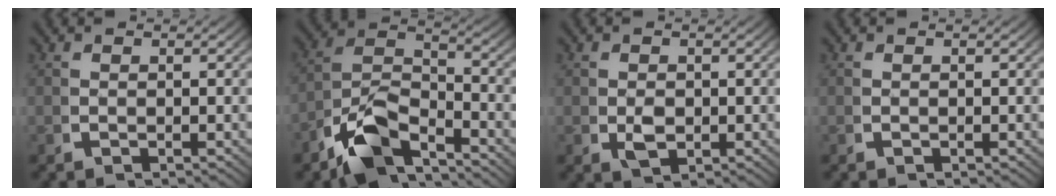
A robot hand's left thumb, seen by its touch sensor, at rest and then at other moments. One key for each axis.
{"total": 8.8, "fx": -3.8, "fy": 5.5, "fz": 5.7, "tx": -0.109, "ty": -0.029, "tz": -0.065}
{"total": 2.4, "fx": -0.2, "fy": 1.7, "fz": 1.7, "tx": -0.035, "ty": -0.015, "tz": 0.007}
{"total": 0.0}